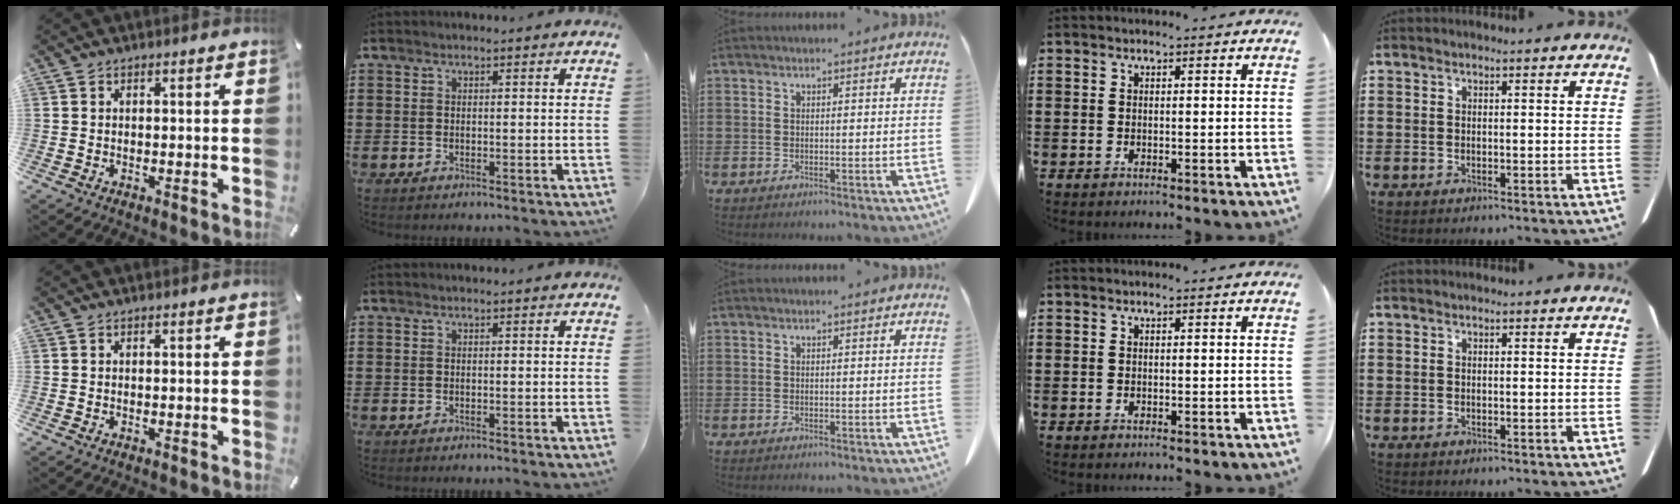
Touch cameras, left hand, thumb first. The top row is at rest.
{}